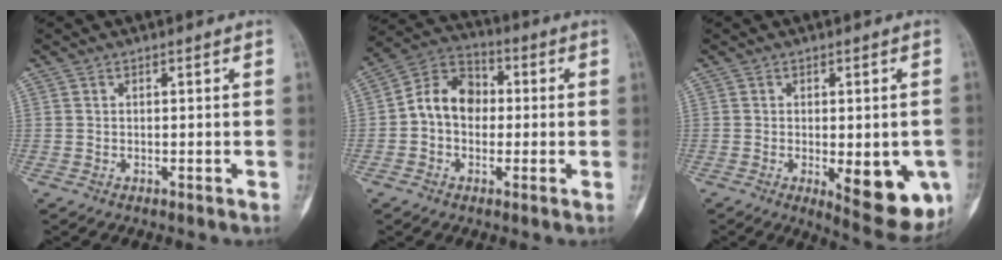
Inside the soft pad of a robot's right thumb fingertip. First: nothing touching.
{"total": 9.9, "force": [-0.2, 7.6, 6.3], "torque": [-0.091, 0.034, -0.017]}
{"total": 12.6, "force": [-3.5, 4.8, 11.2], "torque": [-0.119, -0.013, -0.031]}